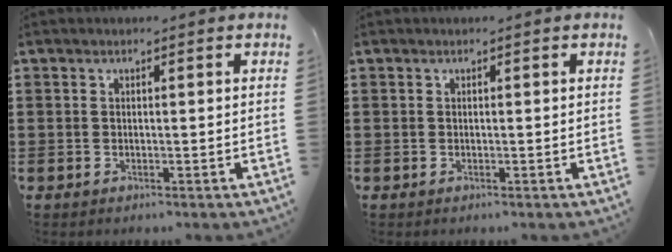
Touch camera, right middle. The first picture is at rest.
{"total": 0.0}